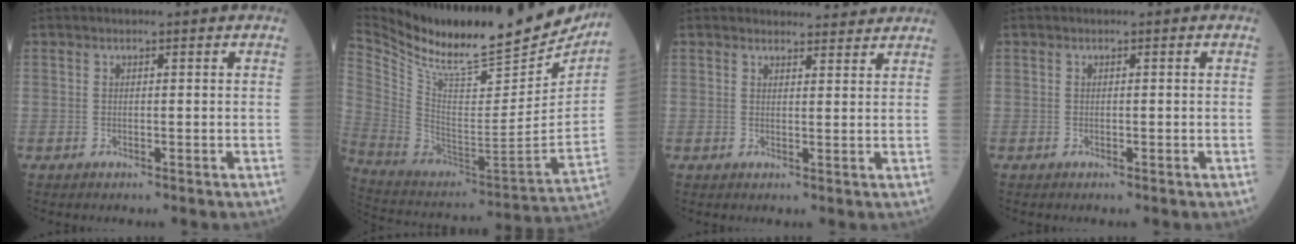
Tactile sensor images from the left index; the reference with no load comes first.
{"total": 28.7, "force": [25.0, 4.9, 13.2], "torque": [-0.238, -0.075, 0.377]}
{"total": 5.4, "force": [5.3, 1.2, 0.4], "torque": [0.003, 0.002, 0.054]}
{"total": 0.0}